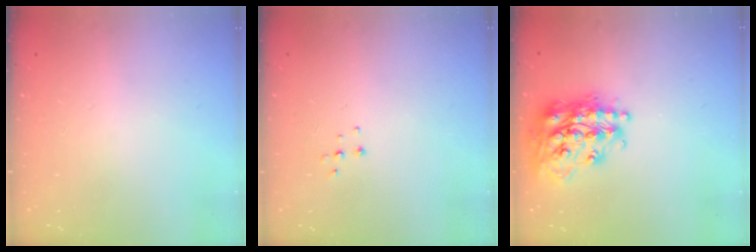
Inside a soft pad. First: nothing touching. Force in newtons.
{"total": 3.7, "press": 3.7, "slide": 0.3}
{"total": 20.7, "press": 20.6, "slide": 1.6}